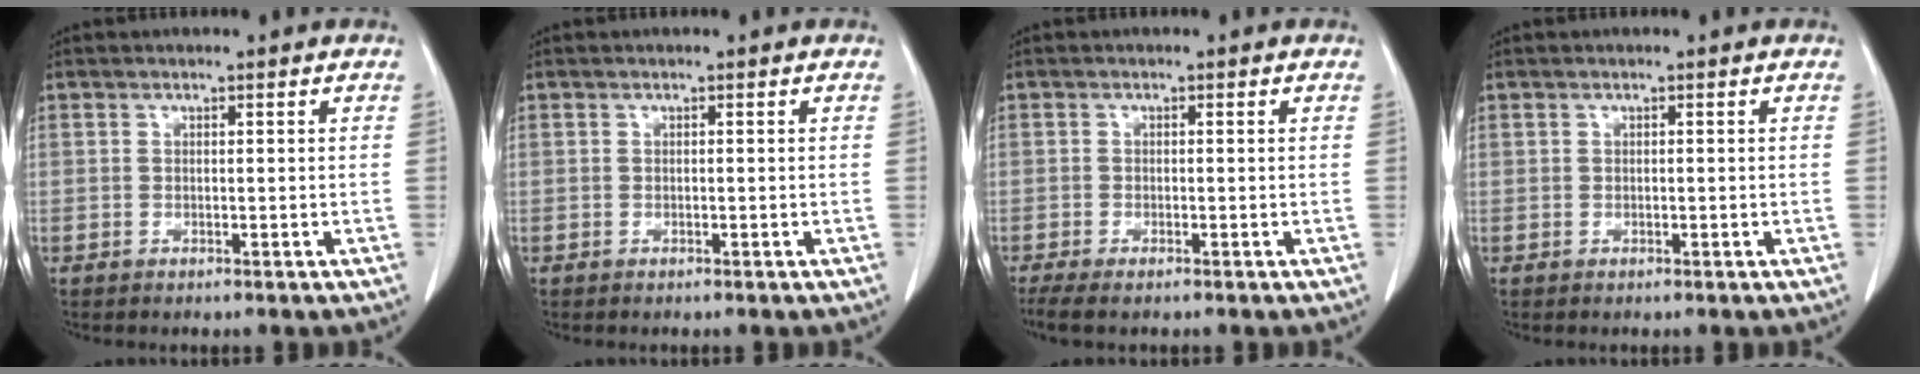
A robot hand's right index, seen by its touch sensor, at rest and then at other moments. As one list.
[{"total": 0.0}, {"total": 3.7, "force": [-2.6, 0.8, 2.5], "torque": [-0.048, -0.008, -0.044]}, {"total": 0.0}]